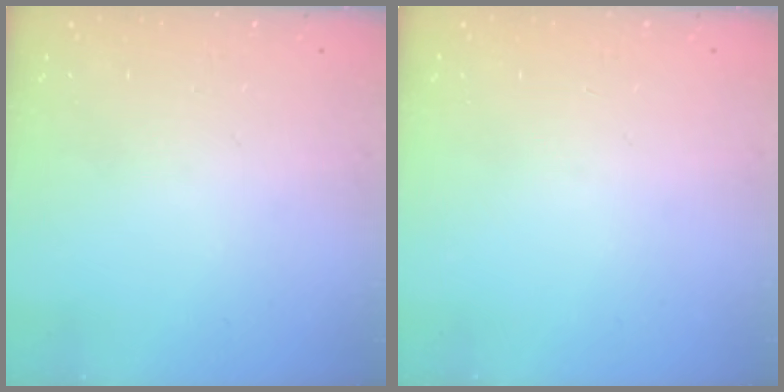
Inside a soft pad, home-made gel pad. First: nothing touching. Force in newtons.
{"total": 0.0}